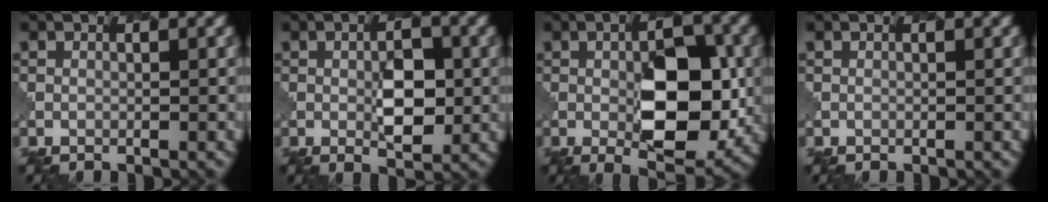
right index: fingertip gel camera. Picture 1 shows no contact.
{"total": 3.5, "force": [0.0, 1.7, 3.0], "torque": [-0.046, -0.003, 0.004]}
{"total": 8.0, "force": [-0.6, 3.4, 7.2], "torque": [-0.105, -0.001, -0.005]}
{"total": 0.0}